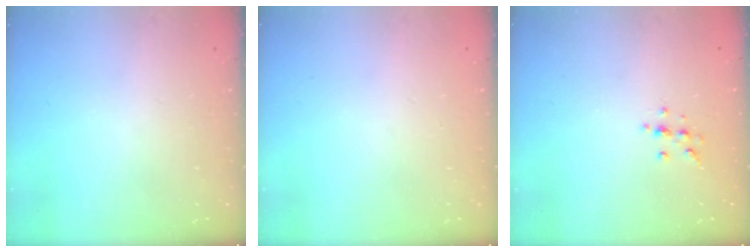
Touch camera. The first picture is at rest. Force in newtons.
{"total": 0.0}
{"total": 5.0, "press": 5.0, "slide": 0.6}